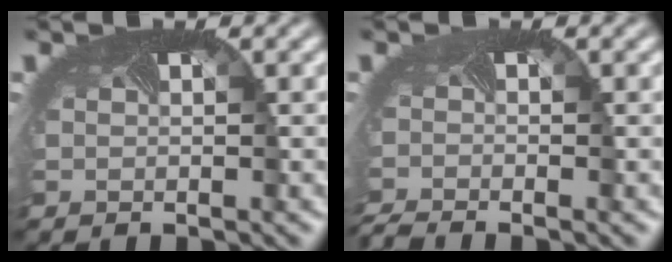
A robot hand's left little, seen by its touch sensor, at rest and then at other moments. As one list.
[{"total": 2.4, "force": [-2.3, -0.1, 0.5], "torque": [-0.017, -0.019, -0.050]}]